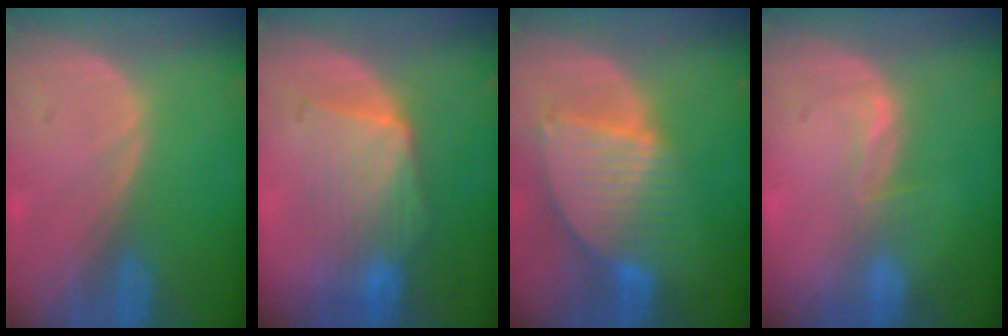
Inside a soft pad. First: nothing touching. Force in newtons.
{"total": 7.4, "press": 7.4, "slide": 0.7}
{"total": 8.5, "press": 7.5, "slide": 4.0}
{"total": 2.2, "press": 1.7, "slide": 1.4}